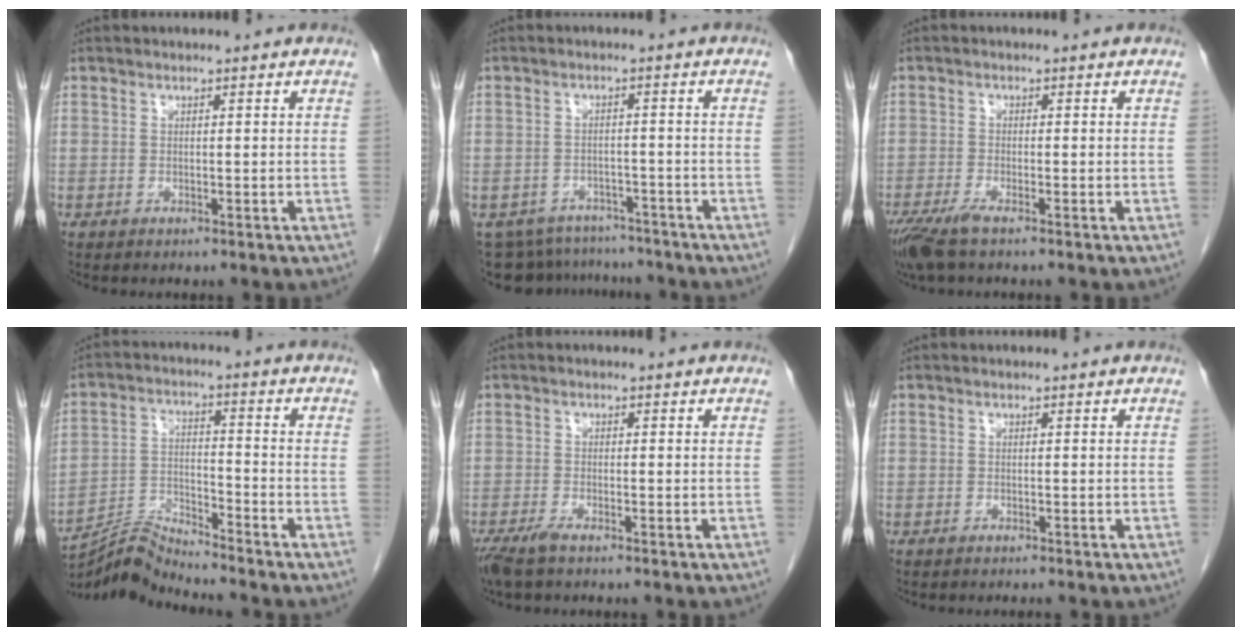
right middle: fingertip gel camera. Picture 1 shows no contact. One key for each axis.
{"total": 9.9, "fx": -9.1, "fy": 3.9, "fz": 1.0, "tx": -0.020, "ty": 0.009, "tz": -0.117}
{"total": 4.2, "fx": -3.0, "fy": 0.5, "fz": 2.9, "tx": -0.061, "ty": -0.012, "tz": -0.058}
{"total": 7.4, "fx": -7.2, "fy": -1.7, "fz": -0.2, "tx": -0.009, "ty": 0.004, "tz": -0.133}
{"total": 2.9, "fx": -2.2, "fy": 0.4, "fz": 1.8, "tx": -0.040, "ty": -0.008, "tz": -0.043}
{"total": 0.8, "fx": -0.7, "fy": 0.0, "fz": 0.3, "tx": -0.005, "ty": -0.001, "tz": -0.011}